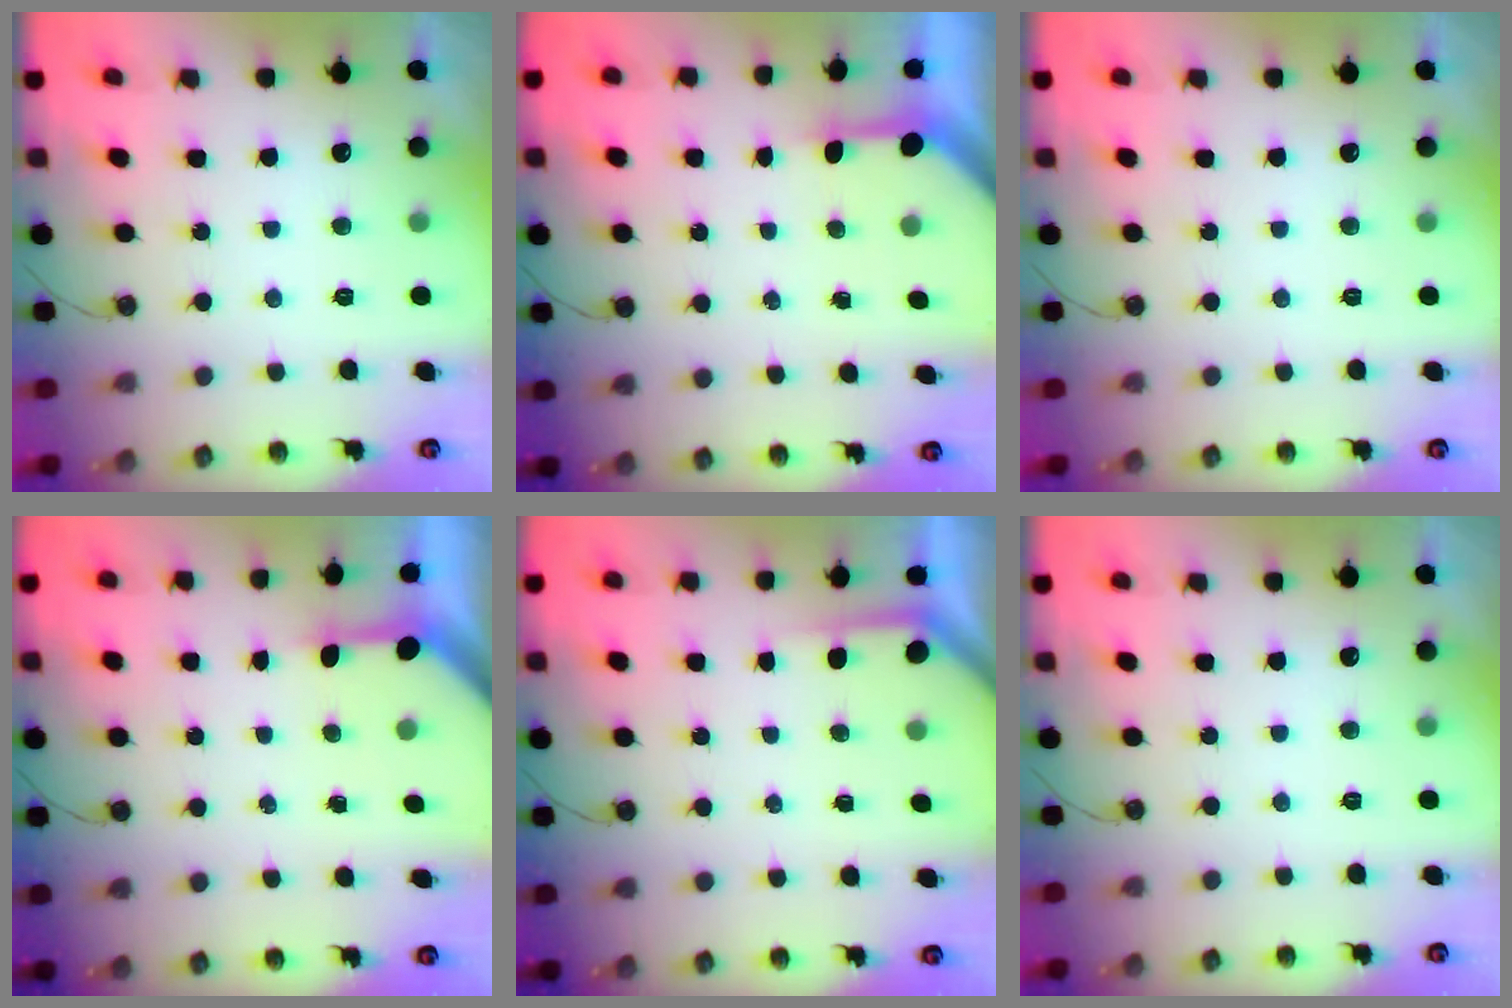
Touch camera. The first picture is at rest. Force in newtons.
{"total": 3.1, "press": 3.1, "slide": 0.2}
{"total": 0.0}
{"total": 3.4, "press": 3.4, "slide": 0.3}
{"total": 1.8, "press": 1.8, "slide": 0.3}
{"total": 0.0}